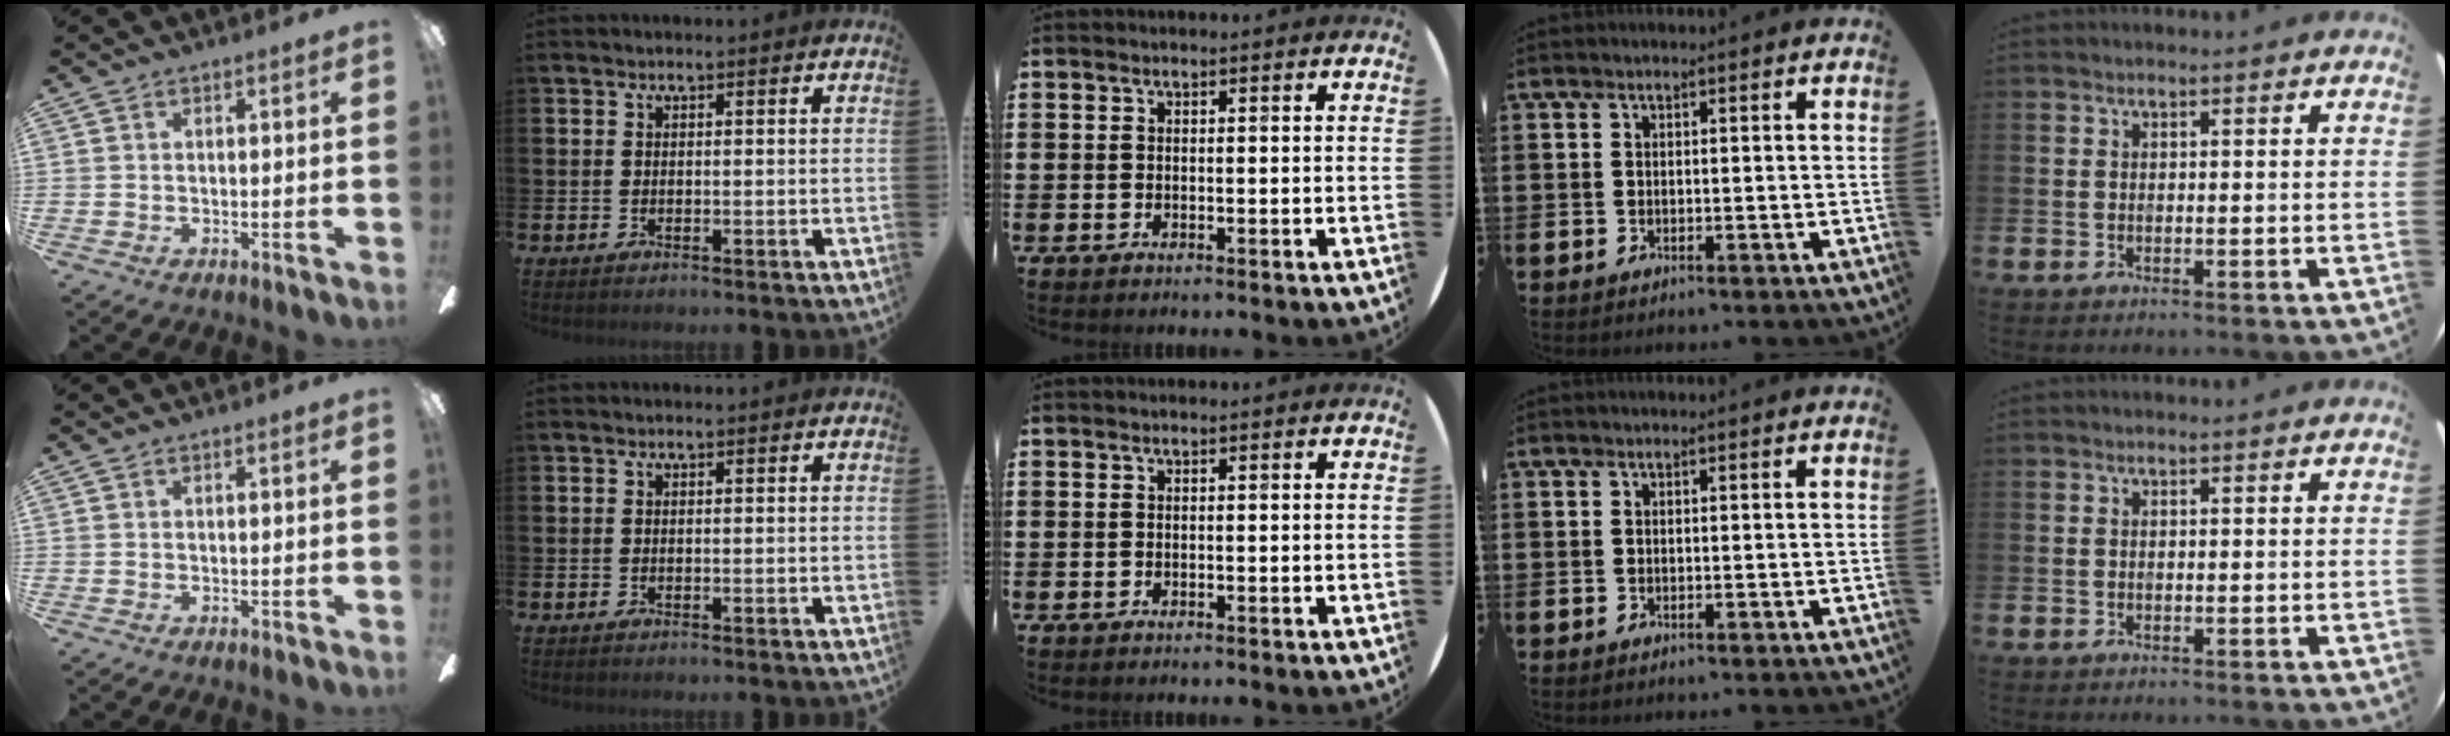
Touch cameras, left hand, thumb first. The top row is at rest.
{}